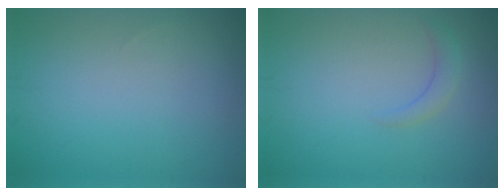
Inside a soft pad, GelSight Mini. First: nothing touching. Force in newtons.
{"total": 1.4, "press": 1.3, "slide": 0.3}